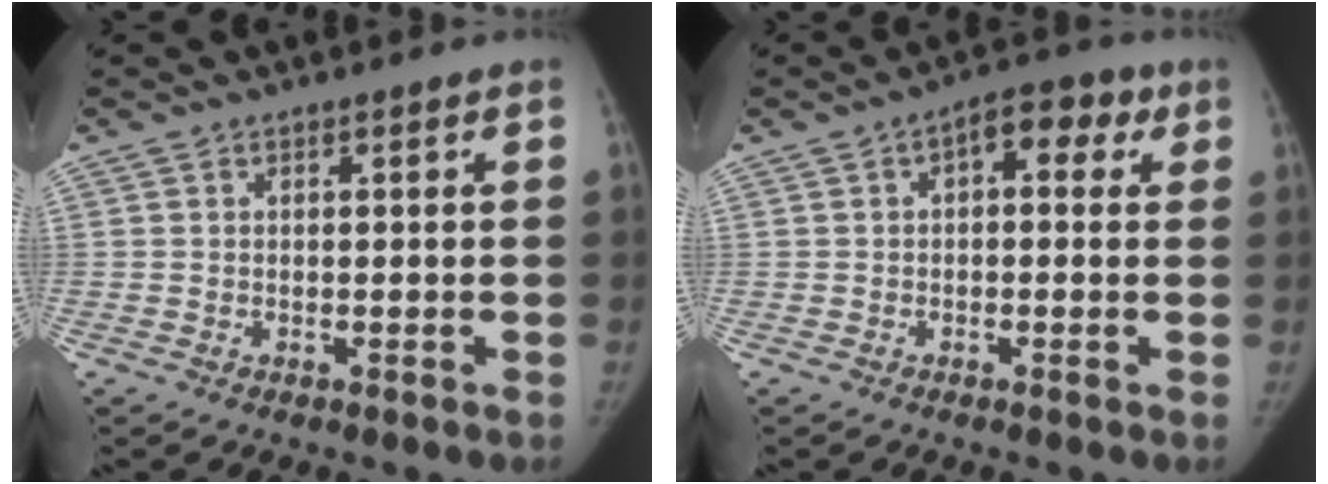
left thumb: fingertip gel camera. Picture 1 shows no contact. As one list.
[{"total": 7.1, "force": [2.2, 3.9, 5.5], "torque": [-0.044, 0.019, 0.018]}]